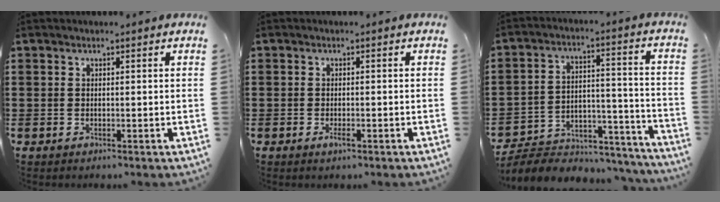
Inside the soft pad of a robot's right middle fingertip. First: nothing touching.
{"total": 0.9, "force": [-0.2, 0.2, 0.9], "torque": [-0.016, -0.004, -0.002]}
{"total": 5.2, "force": [-4.9, 1.6, 1.0], "torque": [-0.018, 0.011, -0.097]}